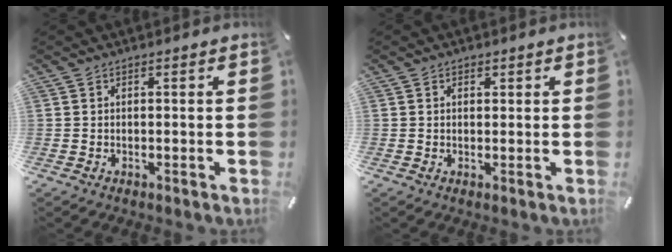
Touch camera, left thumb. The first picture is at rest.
{"total": 1.1, "force": [0.4, 1.0, 0.3], "torque": [0.001, 0.002, 0.004]}